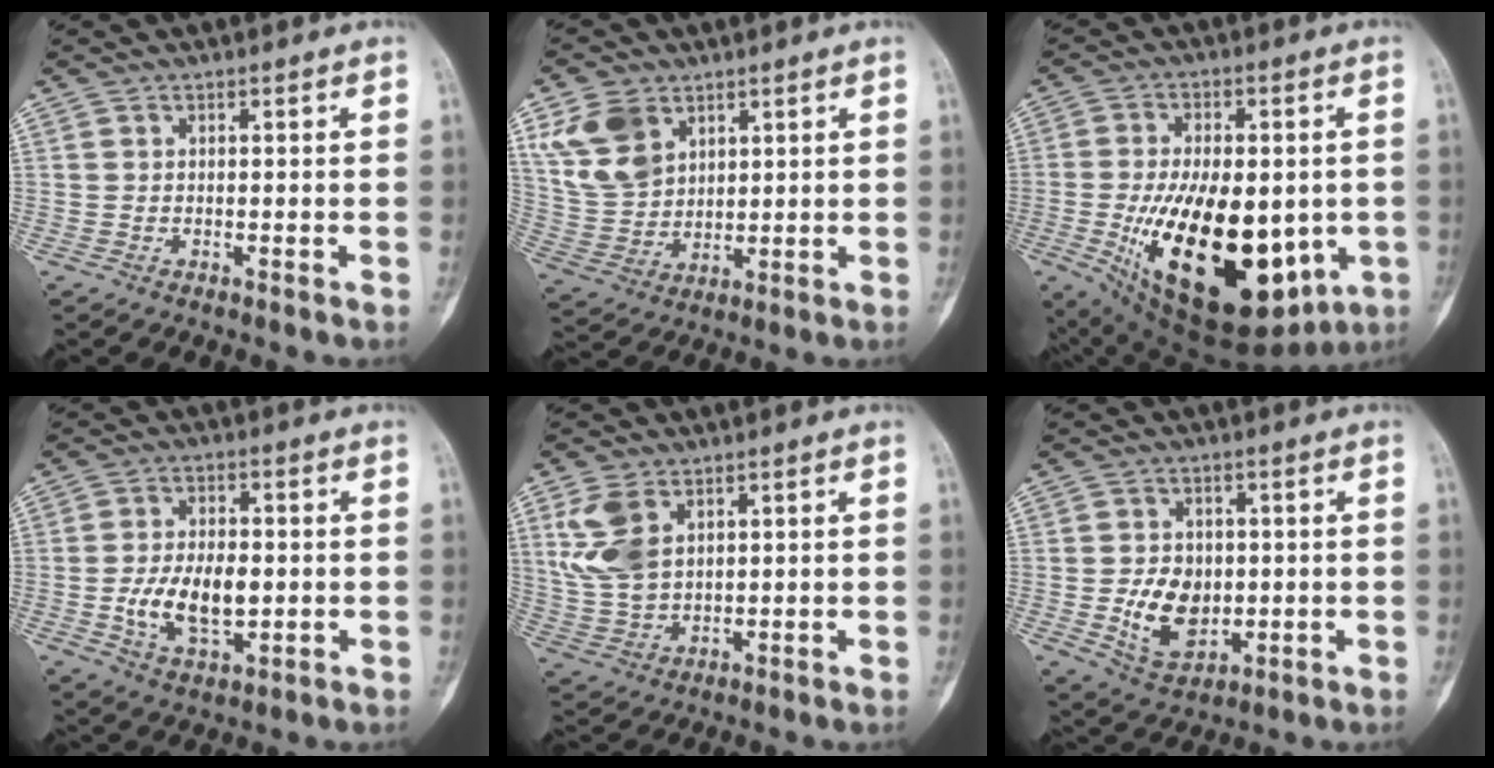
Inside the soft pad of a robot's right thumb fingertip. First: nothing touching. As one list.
[{"total": 11.1, "force": [5.5, 7.7, 5.9], "torque": [-0.101, -0.017, 0.121]}, {"total": 27.4, "force": [-5.6, 13.7, 23.0], "torque": [-0.348, -0.027, -0.057]}, {"total": 10.7, "force": [-1.3, 6.0, 8.8], "torque": [-0.146, 0.002, -0.019]}, {"total": 9.0, "force": [3.6, 5.7, 6.0], "torque": [-0.122, -0.008, 0.084]}, {"total": 9.5, "force": [-0.8, 6.9, 6.5], "torque": [-0.079, -0.006, 0.000]}]